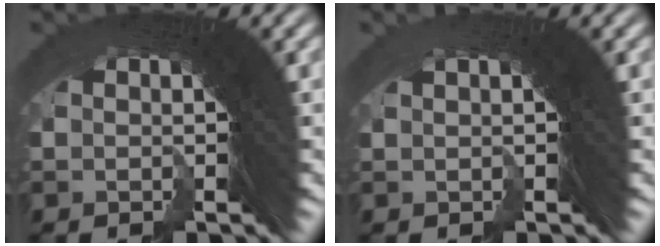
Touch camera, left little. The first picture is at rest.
{"total": 1.5, "force": [0.1, -1.1, -0.9], "torque": [0.020, 0.000, 0.006]}